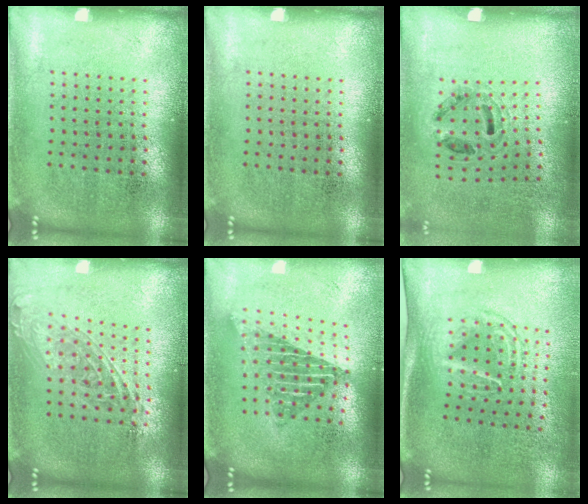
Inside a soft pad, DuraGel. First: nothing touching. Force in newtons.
{"total": 0.0}
{"total": 1.0, "press": 0.8, "slide": 0.6}
{"total": 1.7, "press": 1.4, "slide": 0.9}
{"total": 1.8, "press": 1.5, "slide": 1.1}
{"total": 1.6, "press": 1.2, "slide": 1.1}